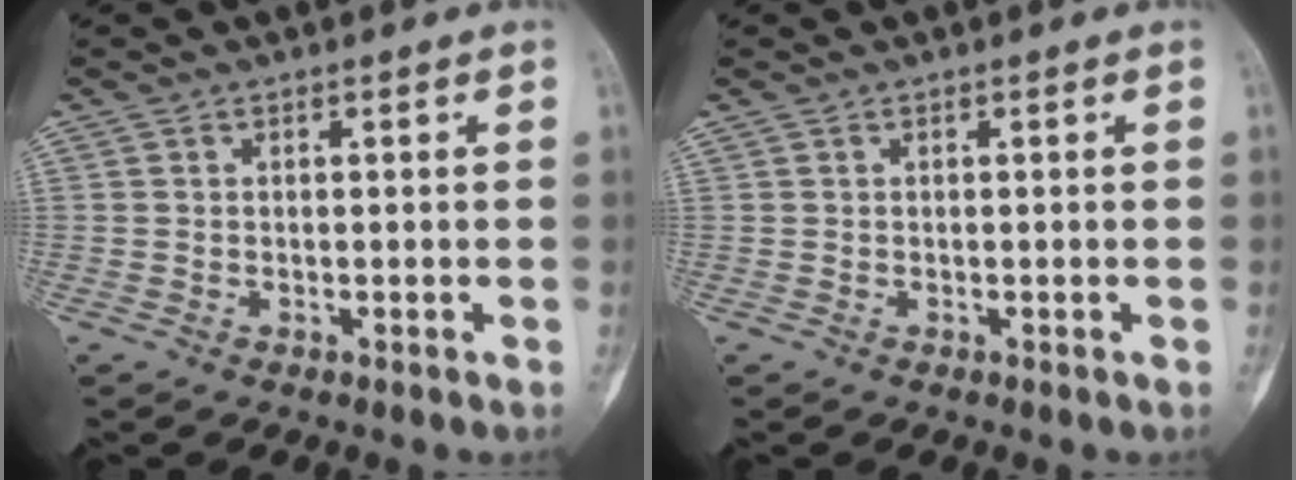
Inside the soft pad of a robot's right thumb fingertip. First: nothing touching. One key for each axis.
{"total": 0.0}